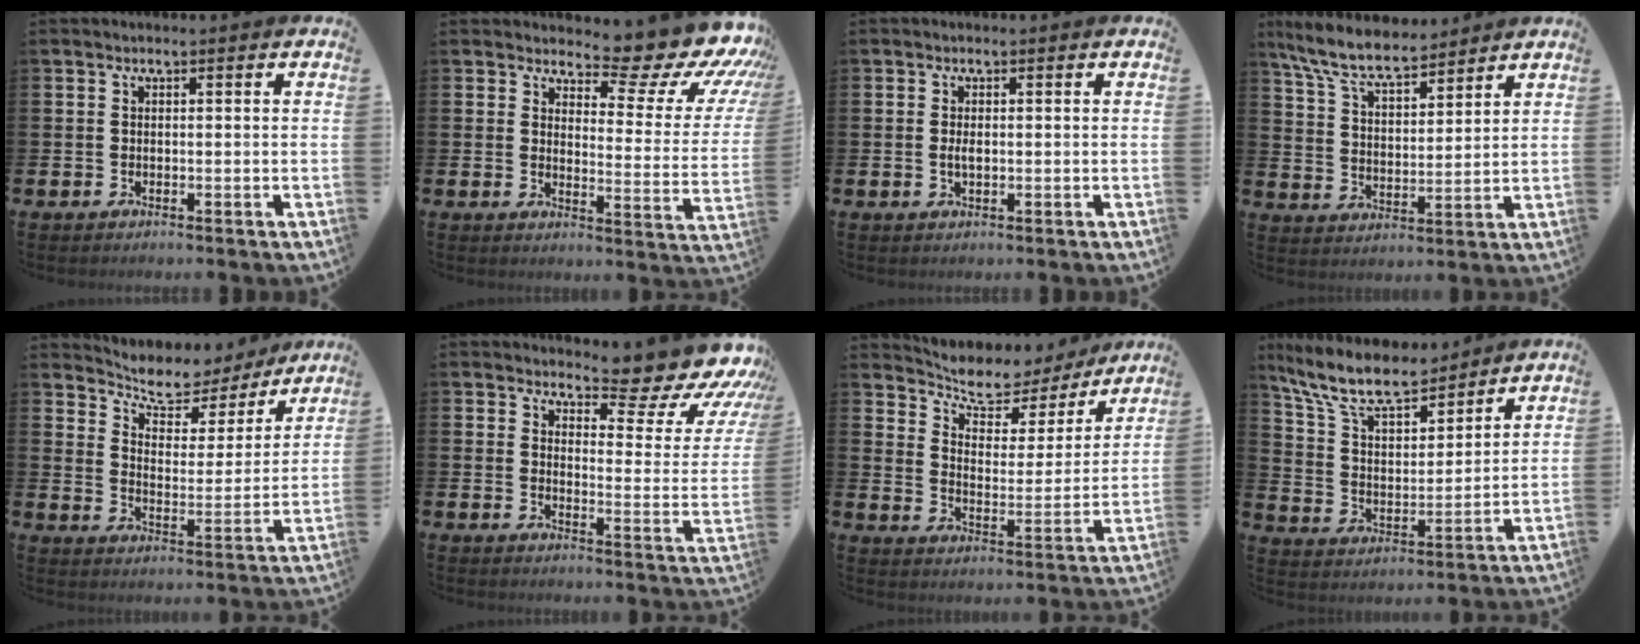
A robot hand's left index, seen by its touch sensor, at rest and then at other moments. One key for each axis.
{"total": 7.7, "fx": 6.4, "fy": 2.7, "fz": 3.3, "tx": -0.043, "ty": -0.067, "tz": 0.098}
{"total": 1.3, "fx": 0.0, "fy": 0.6, "fz": 1.2, "tx": -0.023, "ty": 0.003, "tz": -0.002}
{"total": 7.8, "fx": 7.2, "fy": 1.5, "fz": 2.6, "tx": -0.084, "ty": -0.034, "tz": 0.132}
{"total": 7.8, "fx": 7.1, "fy": 2.8, "fz": 1.5, "tx": -0.059, "ty": -0.057, "tz": 0.122}
{"total": 7.3, "fx": 6.4, "fy": 2.1, "fz": 2.7, "tx": -0.031, "ty": -0.069, "tz": 0.100}
{"total": 8.1, "fx": 7.3, "fy": 2.9, "fz": 1.9, "tx": -0.068, "ty": -0.057, "tz": 0.124}
{"total": 10.2, "fx": 9.0, "fy": 2.8, "fz": 4.1, "tx": -0.124, "ty": -0.046, "tz": 0.162}